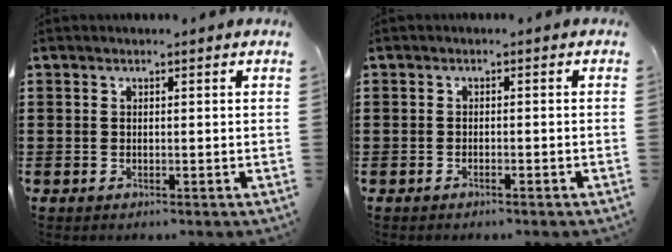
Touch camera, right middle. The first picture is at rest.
{"total": 0.8, "force": [-0.7, 0.0, 0.3], "torque": [-0.008, -0.002, -0.013]}